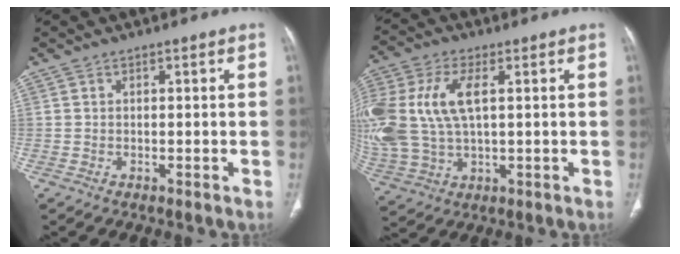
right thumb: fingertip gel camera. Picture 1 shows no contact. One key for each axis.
{"total": 19.7, "fx": 3.4, "fy": 11.0, "fz": 16.0, "tx": -0.398, "ty": 0.007, "tz": 0.068}